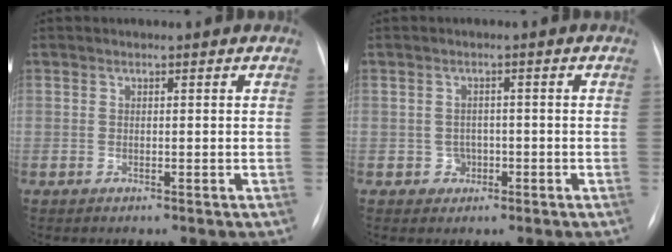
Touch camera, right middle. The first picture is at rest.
{"total": 2.2, "force": [-0.8, 2.0, 0.4], "torque": [0.001, 0.008, -0.010]}